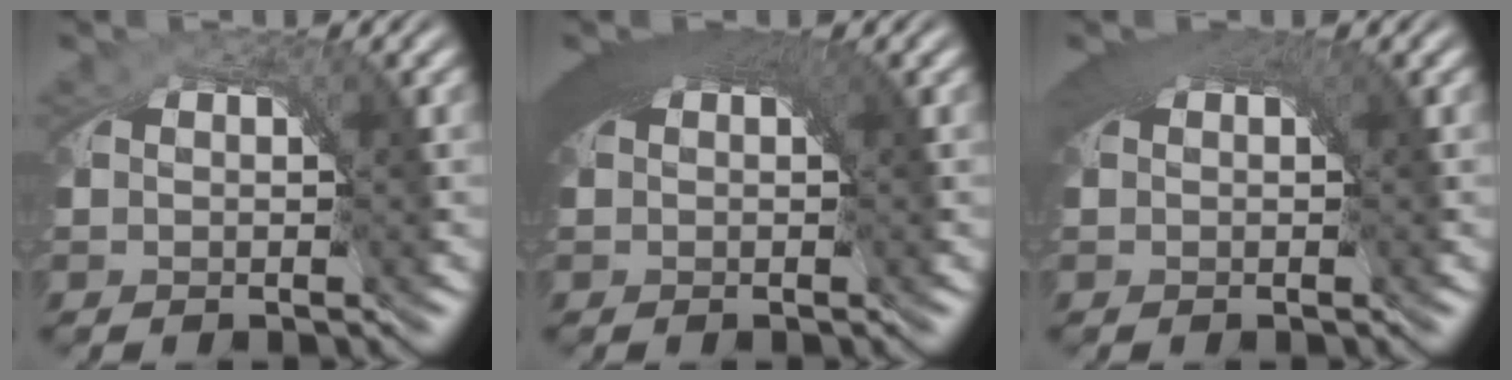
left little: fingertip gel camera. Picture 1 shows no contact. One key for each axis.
{"total": 5.9, "fx": 1.7, "fy": 2.1, "fz": 5.2, "tx": -0.064, "ty": 0.015, "tz": 0.019}
{"total": 3.5, "fx": 1.2, "fy": 1.1, "fz": 3.1, "tx": -0.035, "ty": 0.006, "tz": 0.015}